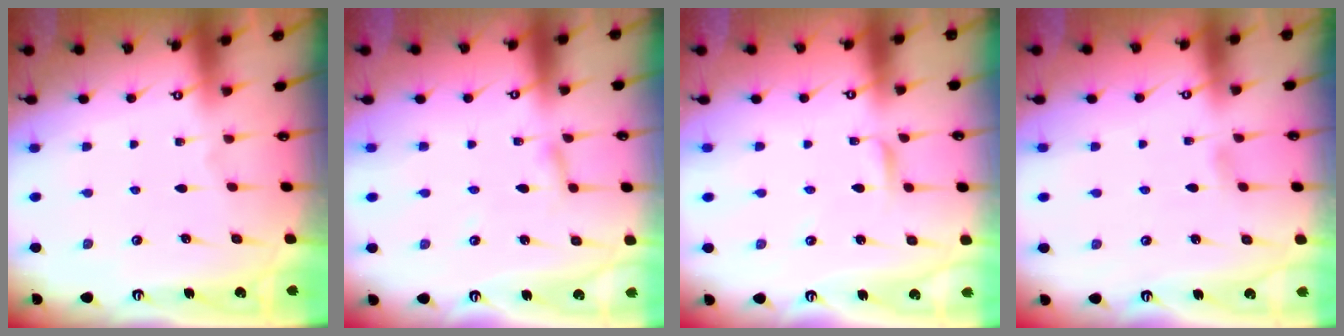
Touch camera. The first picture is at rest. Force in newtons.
{"total": 2.8, "press": 2.7, "slide": 0.3}
{"total": 2.0, "press": 2.0, "slide": 0.2}
{"total": 2.8, "press": 2.8, "slide": 0.2}